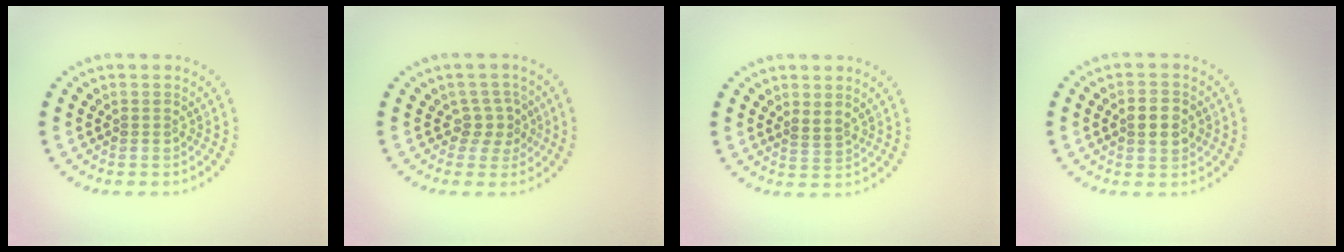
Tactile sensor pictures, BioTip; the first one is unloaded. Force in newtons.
{"total": 2.3, "press": 1.8, "slide": 1.4}
{"total": 1.1, "press": 0.9, "slide": 0.6}
{"total": 2.9, "press": 2.9, "slide": 0.1}